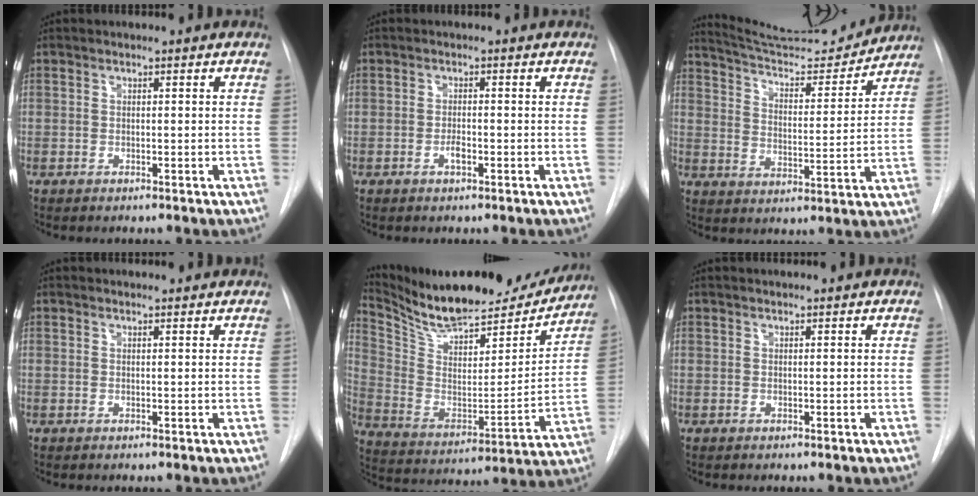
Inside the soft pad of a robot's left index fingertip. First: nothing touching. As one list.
[{"total": 1.4, "force": [-0.6, 0.4, 1.1], "torque": [-0.022, 0.001, -0.012]}, {"total": 15.3, "force": [14.9, 1.1, 3.6], "torque": [-0.060, -0.012, 0.223]}, {"total": 2.6, "force": [2.5, 0.3, 0.3], "torque": [-0.010, 0.015, 0.028]}, {"total": 23.9, "force": [21.6, 5.1, 8.8], "torque": [-0.152, -0.033, 0.330]}, {"total": 0.9, "force": [0.9, -0.1, 0.2], "torque": [-0.005, 0.015, 0.019]}]